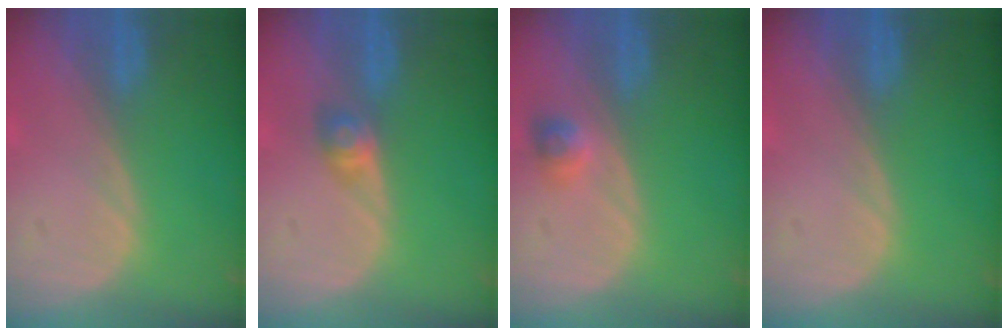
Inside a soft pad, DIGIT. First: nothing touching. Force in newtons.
{"total": 2.8, "press": 2.6, "slide": 1.2}
{"total": 2.3, "press": 2.2, "slide": 0.7}
{"total": 0.0}